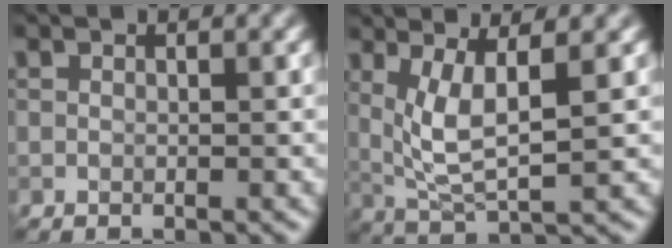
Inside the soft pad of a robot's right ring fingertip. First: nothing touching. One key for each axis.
{"total": 4.6, "fx": 1.1, "fy": 0.9, "fz": 4.4, "tx": -0.093, "ty": -0.004, "tz": 0.030}